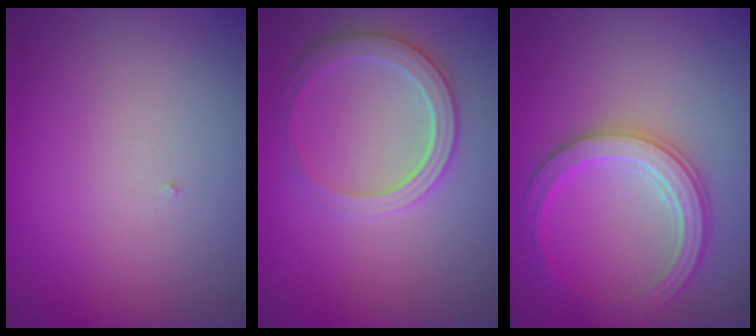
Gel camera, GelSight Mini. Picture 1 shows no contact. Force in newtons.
{"total": 3.0, "press": 2.9, "slide": 0.2}
{"total": 3.7, "press": 3.6, "slide": 0.6}